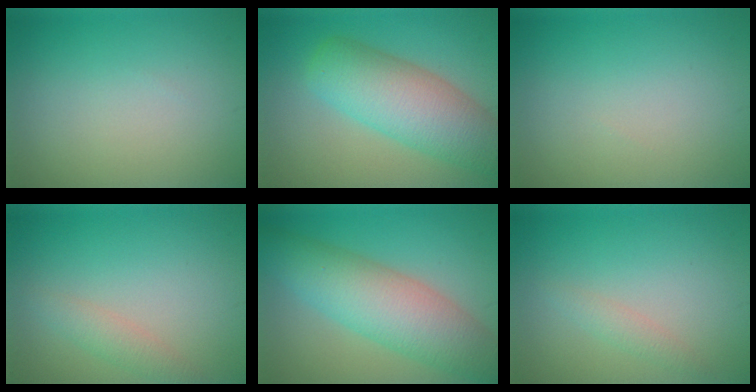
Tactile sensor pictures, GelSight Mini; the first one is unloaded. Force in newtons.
{"total": 7.8, "press": 7.8, "slide": 0.3}
{"total": 0.0}
{"total": 1.8, "press": 1.8, "slide": 0.1}
{"total": 7.8, "press": 7.8, "slide": 0.2}
{"total": 1.2, "press": 1.2, "slide": 0.0}